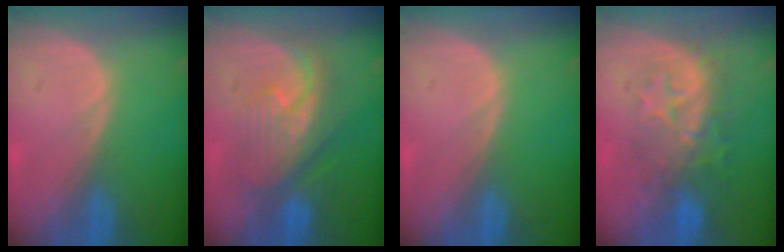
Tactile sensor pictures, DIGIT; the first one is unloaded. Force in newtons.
{"total": 8.2, "press": 8.1, "slide": 1.4}
{"total": 0.0}
{"total": 8.1, "press": 8.1, "slide": 0.8}